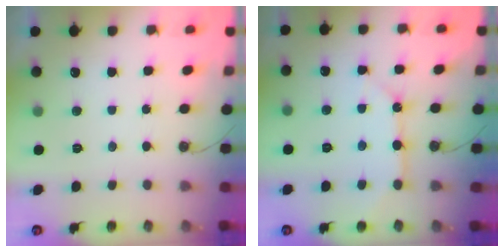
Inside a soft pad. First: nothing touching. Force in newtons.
{"total": 8.9, "press": 8.8, "slide": 0.6}